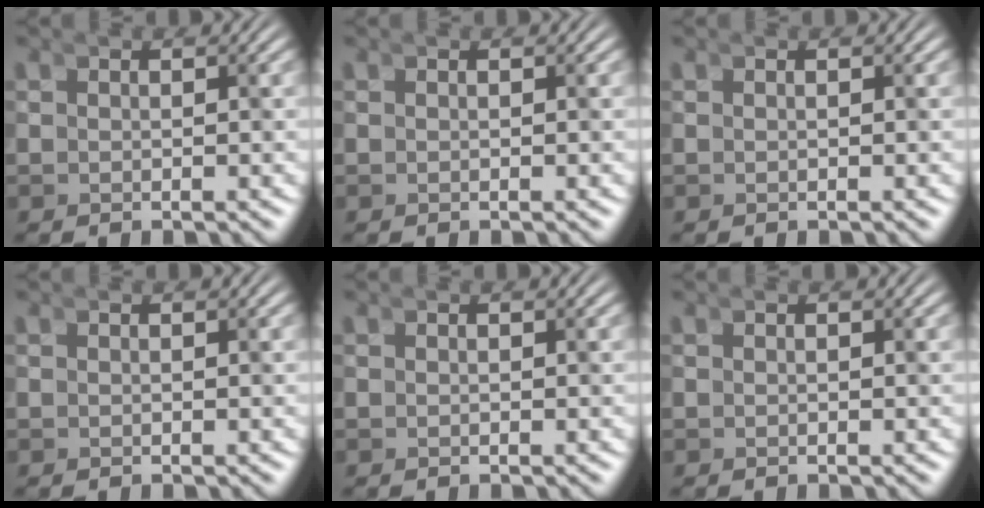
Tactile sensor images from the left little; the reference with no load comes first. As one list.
[{"total": 0.0}, {"total": 0.0}, {"total": 0.0}, {"total": 0.0}, {"total": 0.0}]